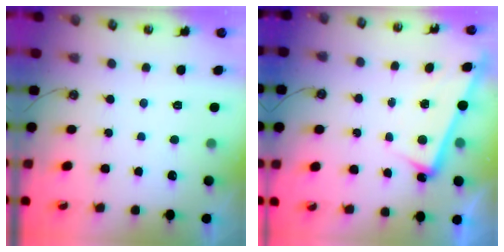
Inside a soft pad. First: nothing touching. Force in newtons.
{"total": 3.5, "press": 3.4, "slide": 0.6}